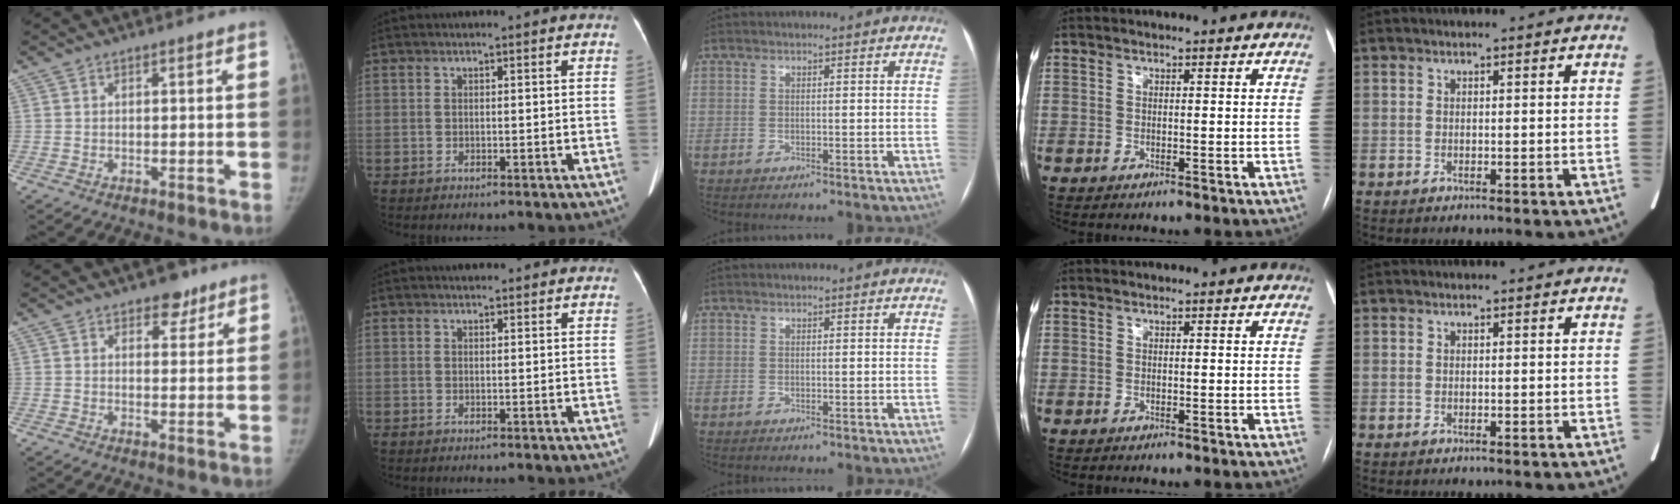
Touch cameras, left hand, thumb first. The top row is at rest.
{"thumb": {"total": 4.6, "force": [3.1, 2.7, 2.0], "torque": [0.001, -0.016, 0.043]}, "index": {"total": 4.1, "force": [3.6, 1.2, 1.5], "torque": [-0.018, 0.023, 0.040]}}